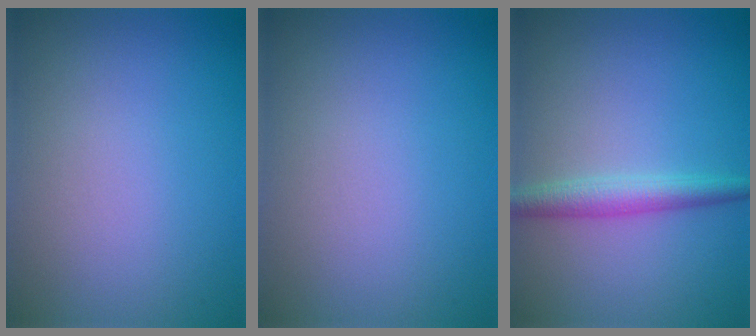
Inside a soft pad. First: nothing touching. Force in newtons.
{"total": 0.0}
{"total": 2.7, "press": 2.7, "slide": 0.1}